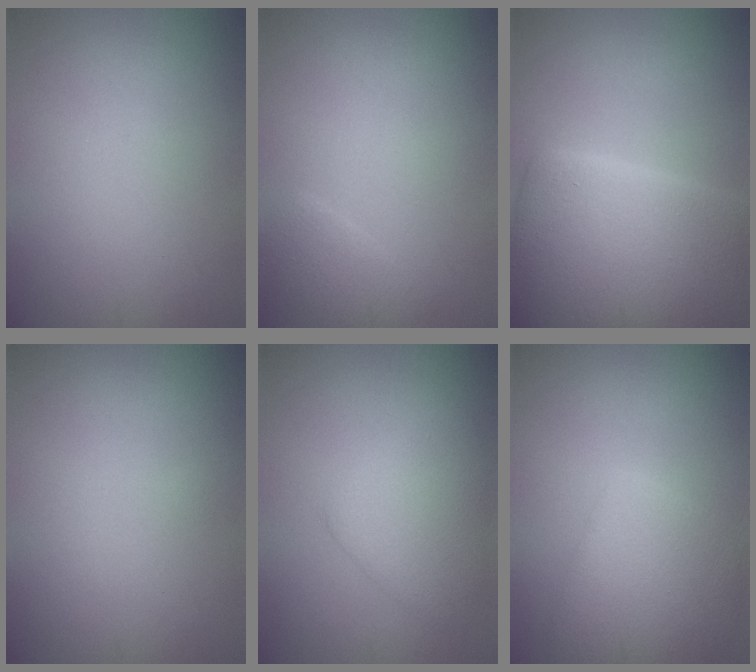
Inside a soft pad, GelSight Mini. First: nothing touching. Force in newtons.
{"total": 1.6, "press": 1.6, "slide": 0.2}
{"total": 14.3, "press": 14.2, "slide": 0.8}
{"total": 0.0}
{"total": 3.5, "press": 3.5, "slide": 0.2}
{"total": 5.3, "press": 5.3, "slide": 0.3}